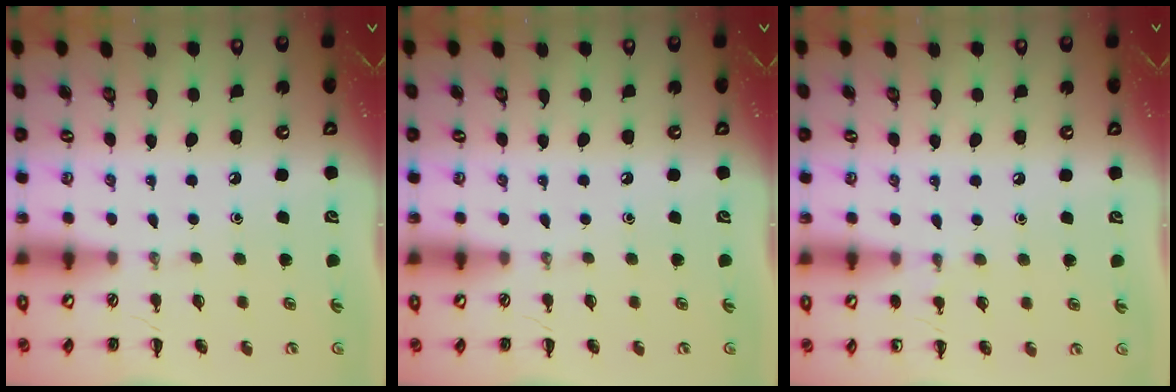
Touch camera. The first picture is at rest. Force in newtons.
{"total": 0.0}
{"total": 4.3, "press": 4.1, "slide": 1.3}